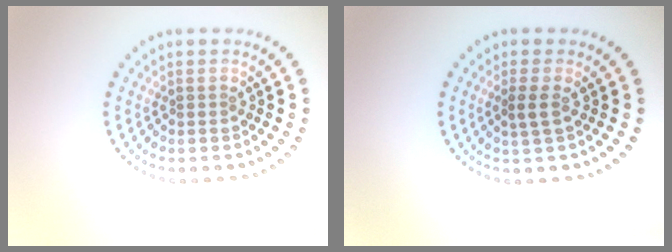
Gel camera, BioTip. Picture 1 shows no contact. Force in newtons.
{"total": 1.5, "press": 1.3, "slide": 0.6}